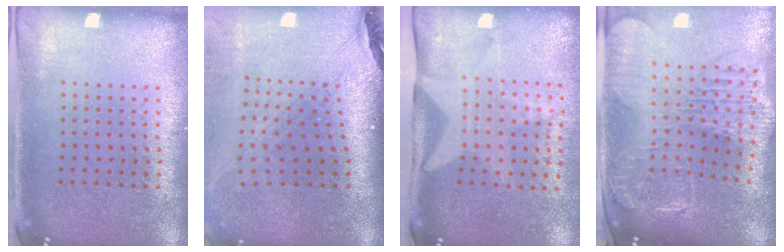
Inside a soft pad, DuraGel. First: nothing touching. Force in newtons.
{"total": 2.3, "press": 1.8, "slide": 1.4}
{"total": 1.9, "press": 1.5, "slide": 1.1}
{"total": 2.8, "press": 2.4, "slide": 1.4}